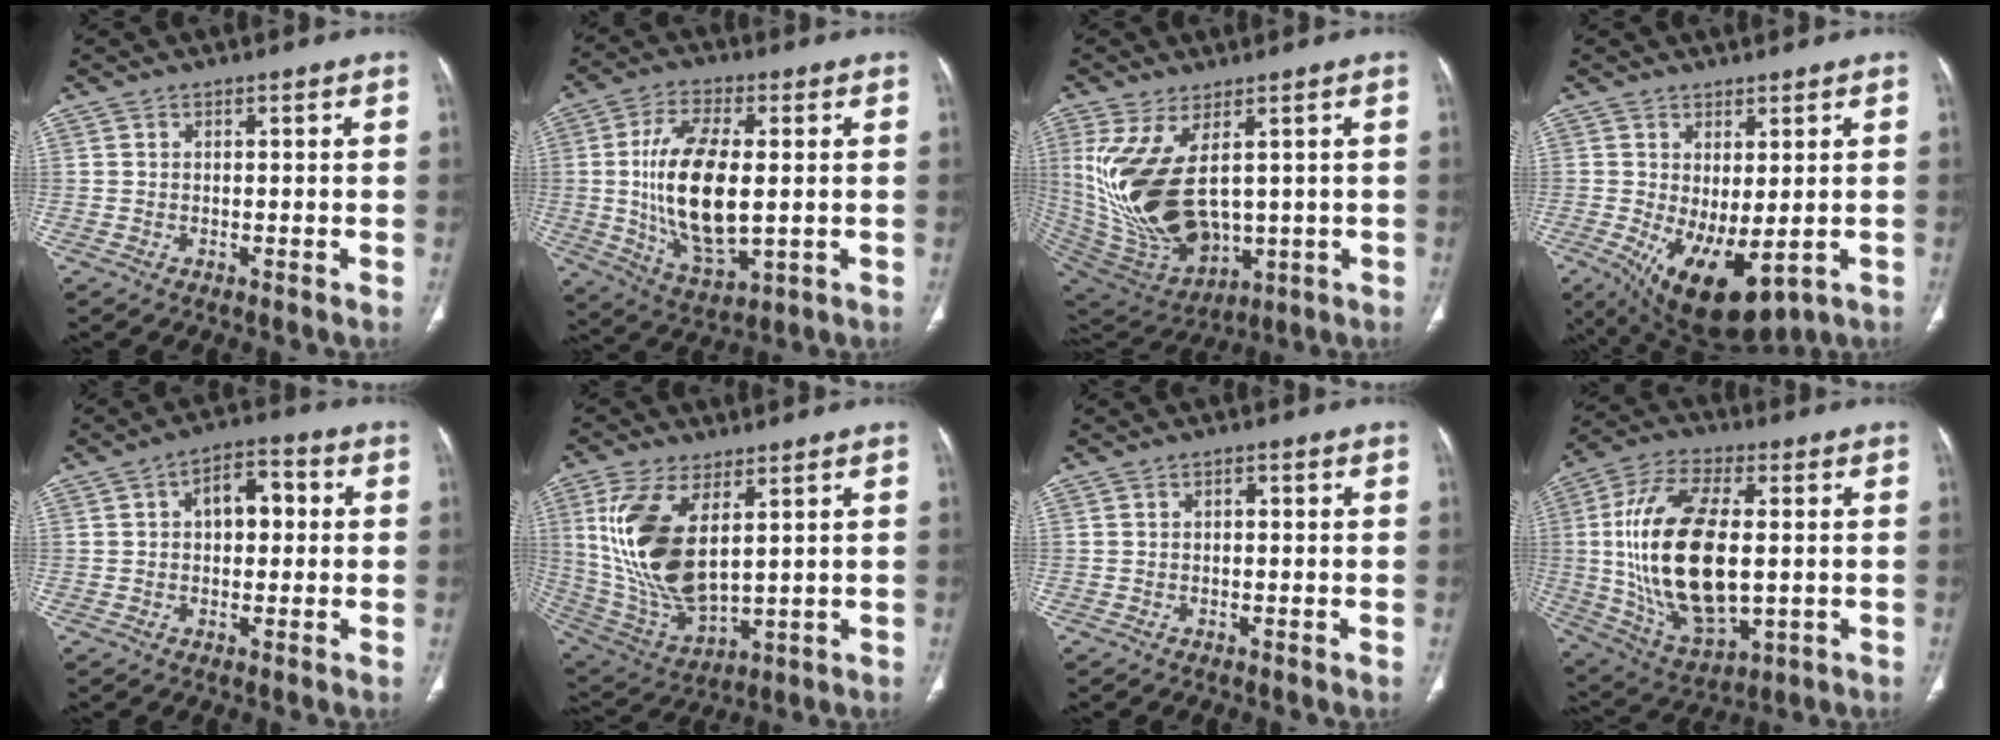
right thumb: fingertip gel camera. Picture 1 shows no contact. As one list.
[{"total": 17.1, "force": [0.2, 7.8, 15.2], "torque": [-0.288, -0.014, 0.013]}, {"total": 19.3, "force": [2.5, 10.4, 16.1], "torque": [-0.324, -0.025, 0.083]}, {"total": 12.0, "force": [-2.9, 5.4, 10.4], "torque": [-0.168, -0.017, -0.018]}, {"total": 7.9, "force": [1.3, 4.7, 6.2], "torque": [-0.071, 0.020, 0.014]}, {"total": 17.6, "force": [4.7, 8.4, 14.8], "torque": [-0.301, -0.024, 0.110]}, {"total": 1.2, "force": [0.2, 0.7, 1.0], "torque": [-0.018, 0.007, 0.003]}, {"total": 23.4, "force": [0.3, 11.7, 20.2], "torque": [-0.396, -0.004, 0.019]}]